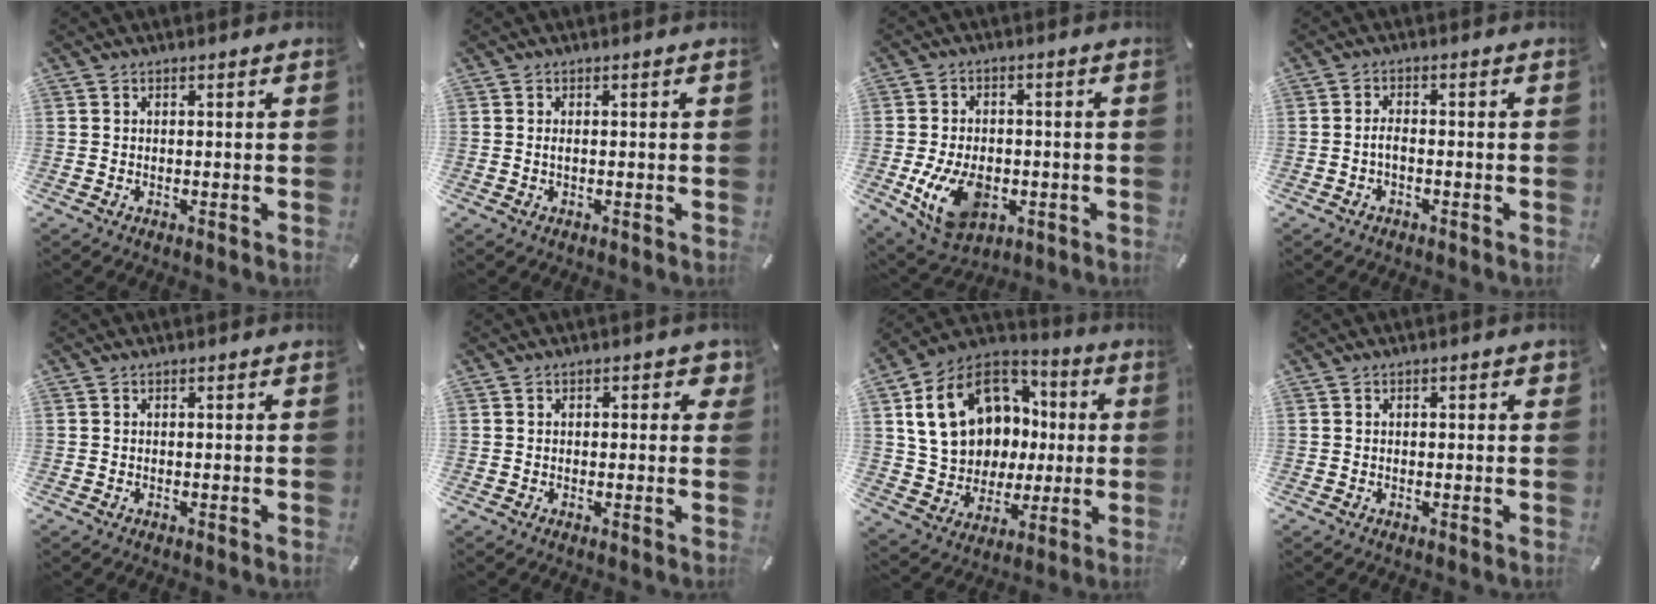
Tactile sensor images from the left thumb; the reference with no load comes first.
{"total": 0.9, "force": [0.0, 0.4, 0.9], "torque": [-0.018, 0.001, -0.001]}
{"total": 12.8, "force": [-3.4, 8.8, 8.6], "torque": [-0.164, -0.001, -0.059]}
{"total": 2.4, "force": [-1.0, 1.1, 1.8], "torque": [-0.042, 0.003, -0.021]}
{"total": 0.0}
{"total": 2.6, "force": [0.6, 1.6, 2.0], "torque": [-0.016, -0.001, 0.004]}
{"total": 19.7, "force": [4.8, 16.0, 10.5], "torque": [-0.204, -0.014, 0.104]}
{"total": 0.9, "force": [0.1, 0.5, 0.7], "torque": [-0.005, 0.000, -0.001]}